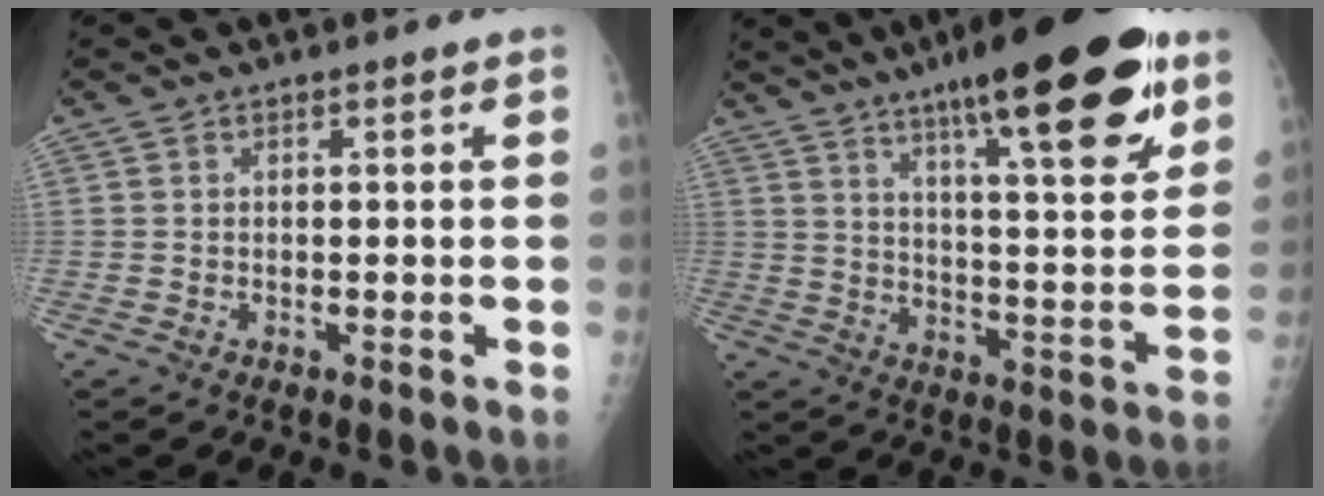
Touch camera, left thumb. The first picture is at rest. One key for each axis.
{"total": 24.2, "fx": 14.5, "fy": 5.5, "fz": 18.6, "tx": -0.253, "ty": -0.049, "tz": 0.219}